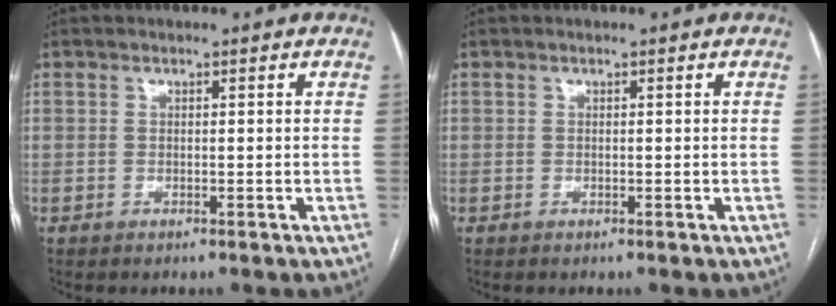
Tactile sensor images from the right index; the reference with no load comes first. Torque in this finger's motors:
{"motor_torque": [0.08, 0.03, 0.01, 0.00]}